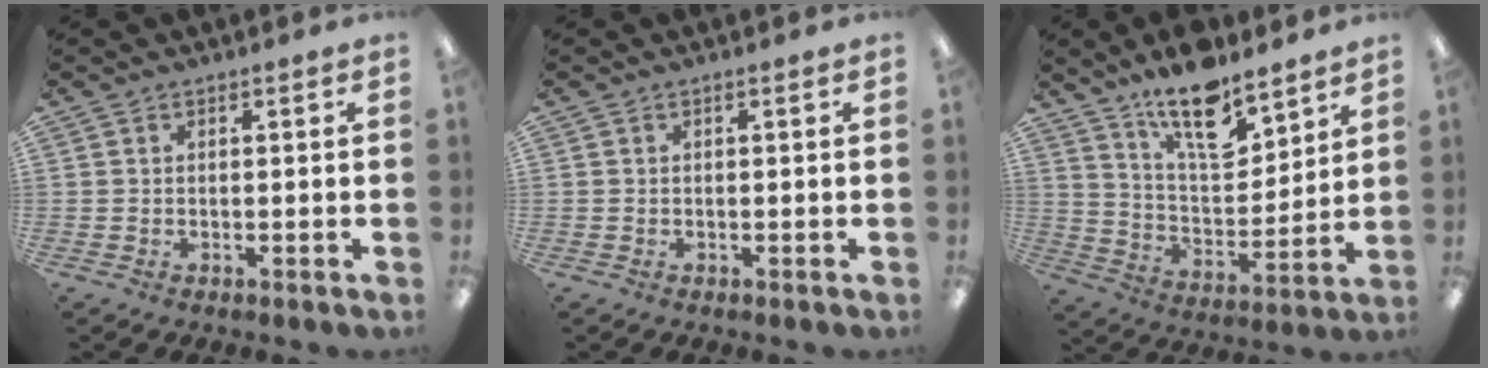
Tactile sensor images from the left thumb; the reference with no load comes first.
{"total": 0.0}
{"total": 15.9, "force": [11.9, 6.0, 8.7], "torque": [-0.144, -0.071, 0.205]}